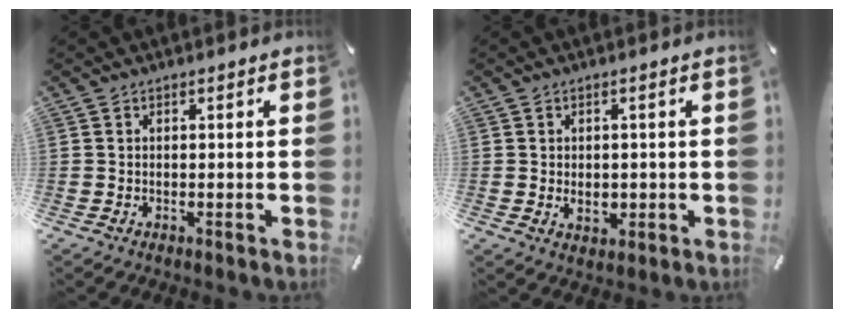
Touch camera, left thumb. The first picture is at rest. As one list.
[{"total": 3.0, "force": [-0.2, 2.3, 1.9], "torque": [-0.020, 0.000, -0.007]}]